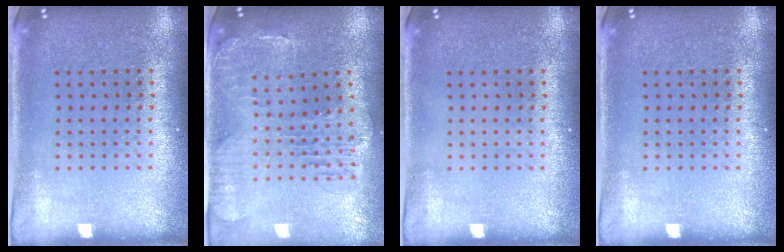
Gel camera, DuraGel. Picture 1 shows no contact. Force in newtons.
{"total": 1.4, "press": 1.3, "slide": 0.3}
{"total": 0.0}
{"total": 0.0}